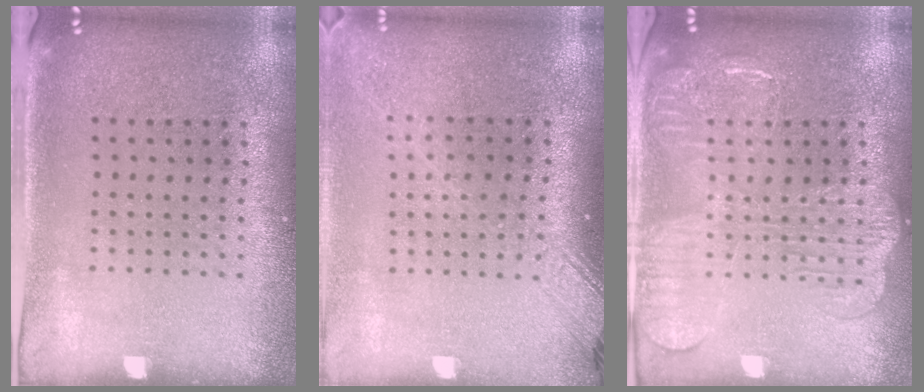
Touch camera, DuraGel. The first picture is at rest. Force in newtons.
{"total": 2.0, "press": 1.5, "slide": 1.3}
{"total": 2.2, "press": 2.1, "slide": 0.4}